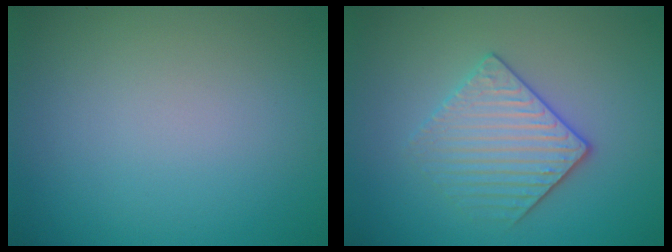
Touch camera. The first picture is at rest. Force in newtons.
{"total": 3.4, "press": 3.2, "slide": 1.0}